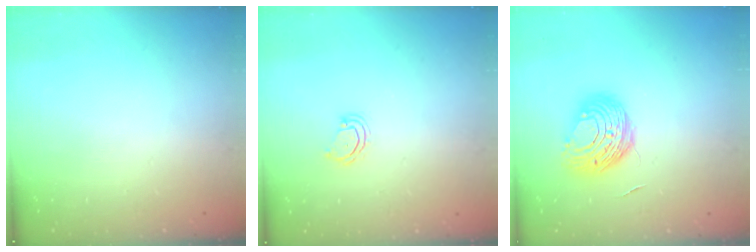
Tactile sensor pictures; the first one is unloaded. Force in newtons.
{"total": 4.2, "press": 4.1, "slide": 0.4}
{"total": 11.0, "press": 11.0, "slide": 0.2}